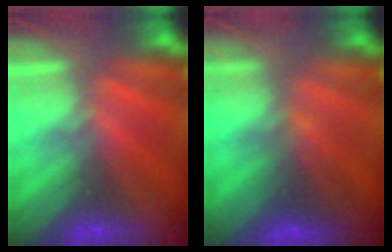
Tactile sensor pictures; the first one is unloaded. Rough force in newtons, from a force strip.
{"total": 5.8}